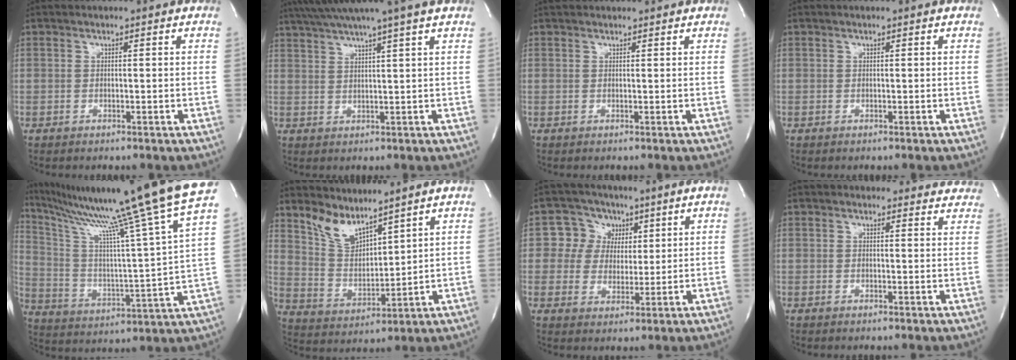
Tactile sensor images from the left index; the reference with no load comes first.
{"total": 11.2, "force": [9.2, -2.5, 5.9], "torque": [-0.103, 0.004, 0.127]}
{"total": 3.5, "force": [3.3, 0.8, 0.9], "torque": [-0.011, 0.033, 0.045]}
{"total": 0.0}
{"total": 26.9, "force": [22.0, -3.8, 15.0], "torque": [-0.264, -0.063, 0.326]}
{"total": 6.3, "force": [5.5, 1.3, 2.8], "torque": [-0.066, -0.007, 0.125]}
{"total": 5.9, "force": [2.0, 5.5, 0.9], "torque": [-0.013, 0.020, 0.038]}
{"total": 8.3, "force": [7.7, 3.0, 0.4], "torque": [0.036, -0.004, 0.052]}